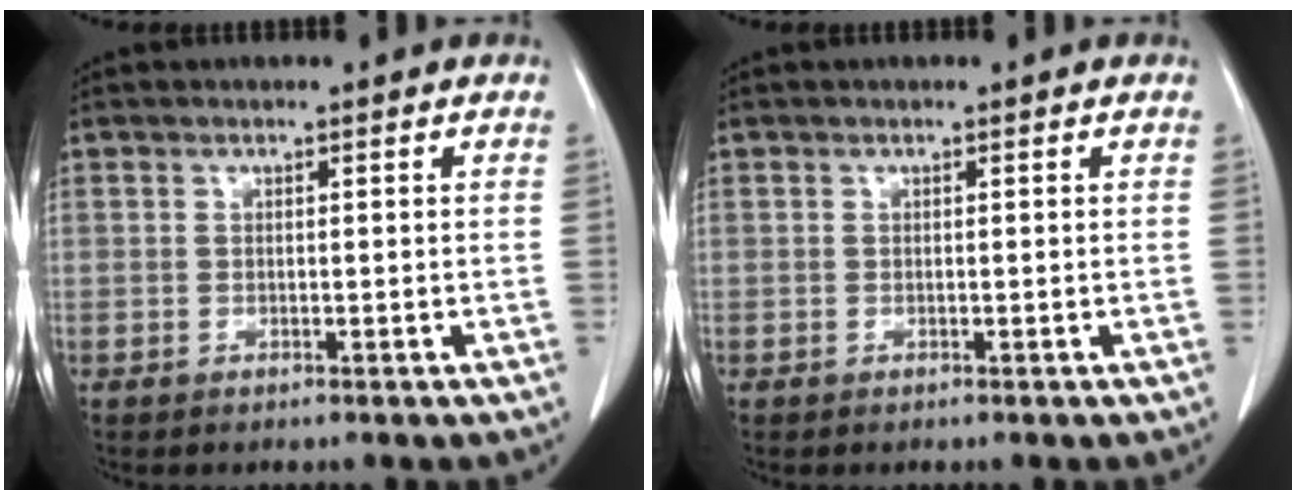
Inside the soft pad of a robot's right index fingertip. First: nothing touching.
{"total": 0.0}